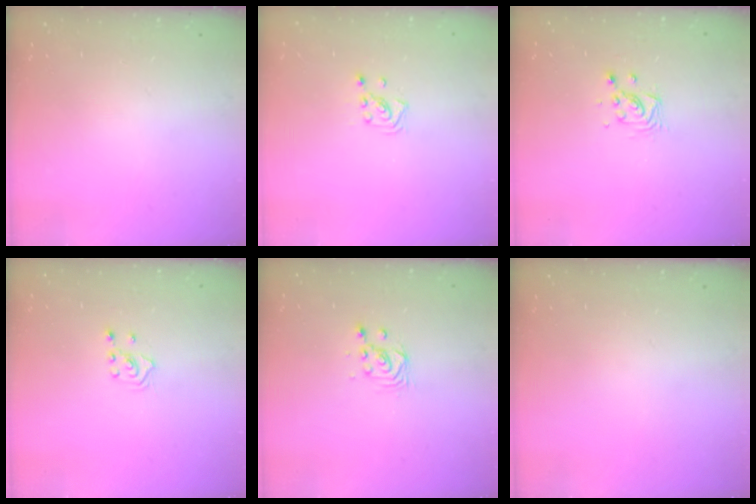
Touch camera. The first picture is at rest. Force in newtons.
{"total": 2.1, "press": 2.0, "slide": 0.8}
{"total": 4.6, "press": 4.6, "slide": 0.2}
{"total": 2.7, "press": 2.6, "slide": 0.8}
{"total": 3.5, "press": 3.5, "slide": 0.4}
{"total": 0.0}